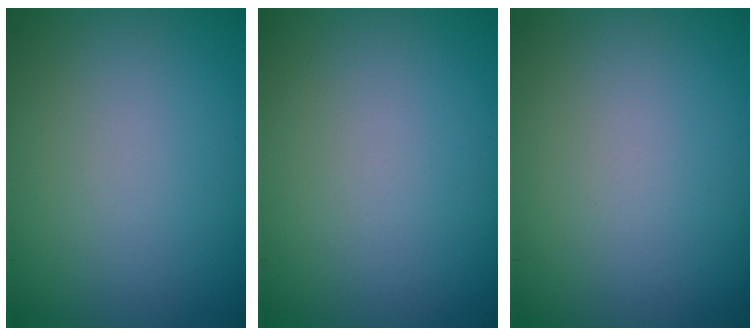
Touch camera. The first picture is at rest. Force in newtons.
{"total": 0.0}
{"total": 0.0}